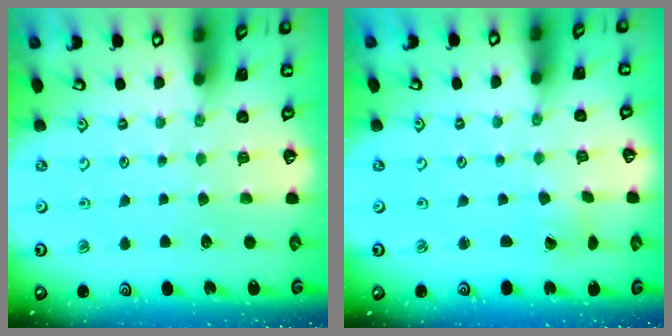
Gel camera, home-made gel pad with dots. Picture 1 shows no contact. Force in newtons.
{"total": 0.0}